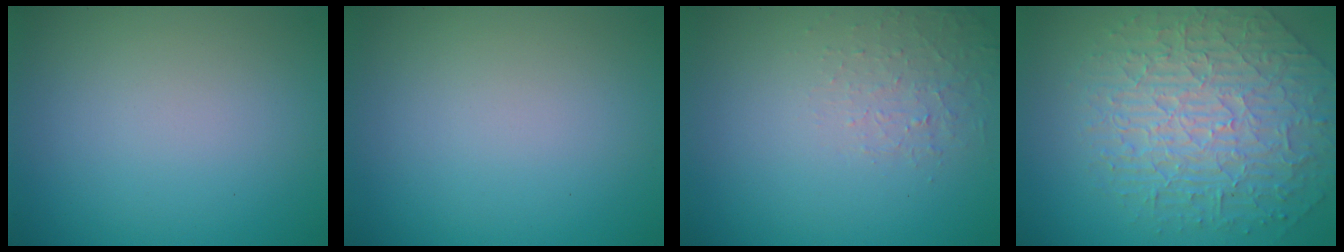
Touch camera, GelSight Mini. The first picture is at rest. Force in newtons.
{"total": 0.0}
{"total": 1.3, "press": 0.4, "slide": 1.2}
{"total": 6.4, "press": 5.4, "slide": 3.4}